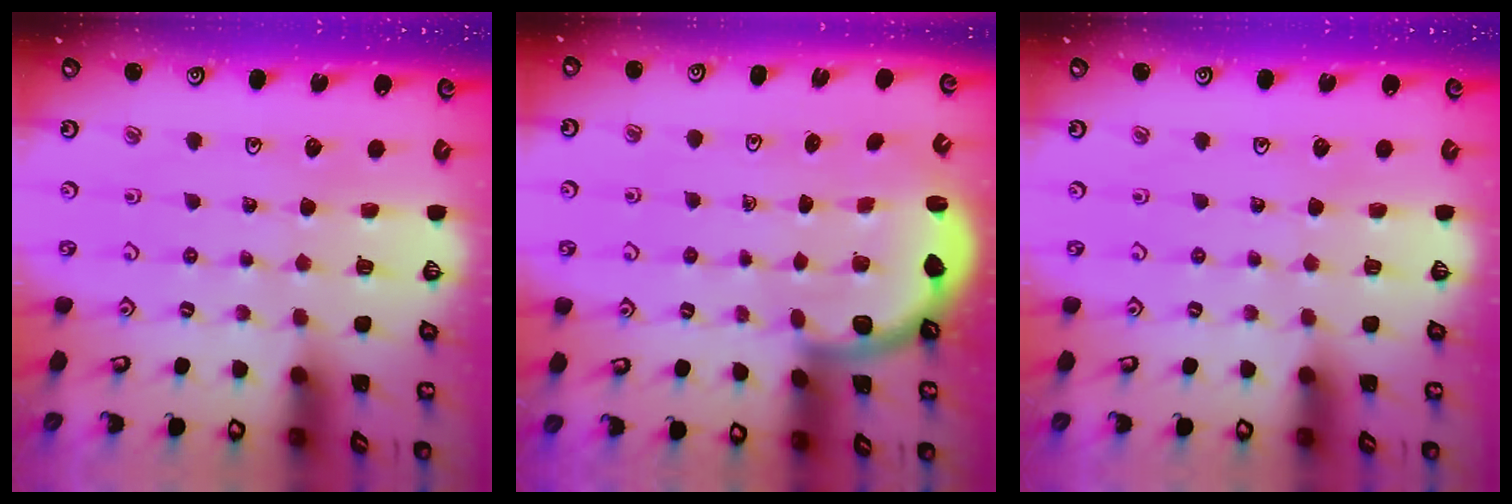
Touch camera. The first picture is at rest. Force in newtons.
{"total": 2.5, "press": 2.5, "slide": 0.6}
{"total": 0.0}